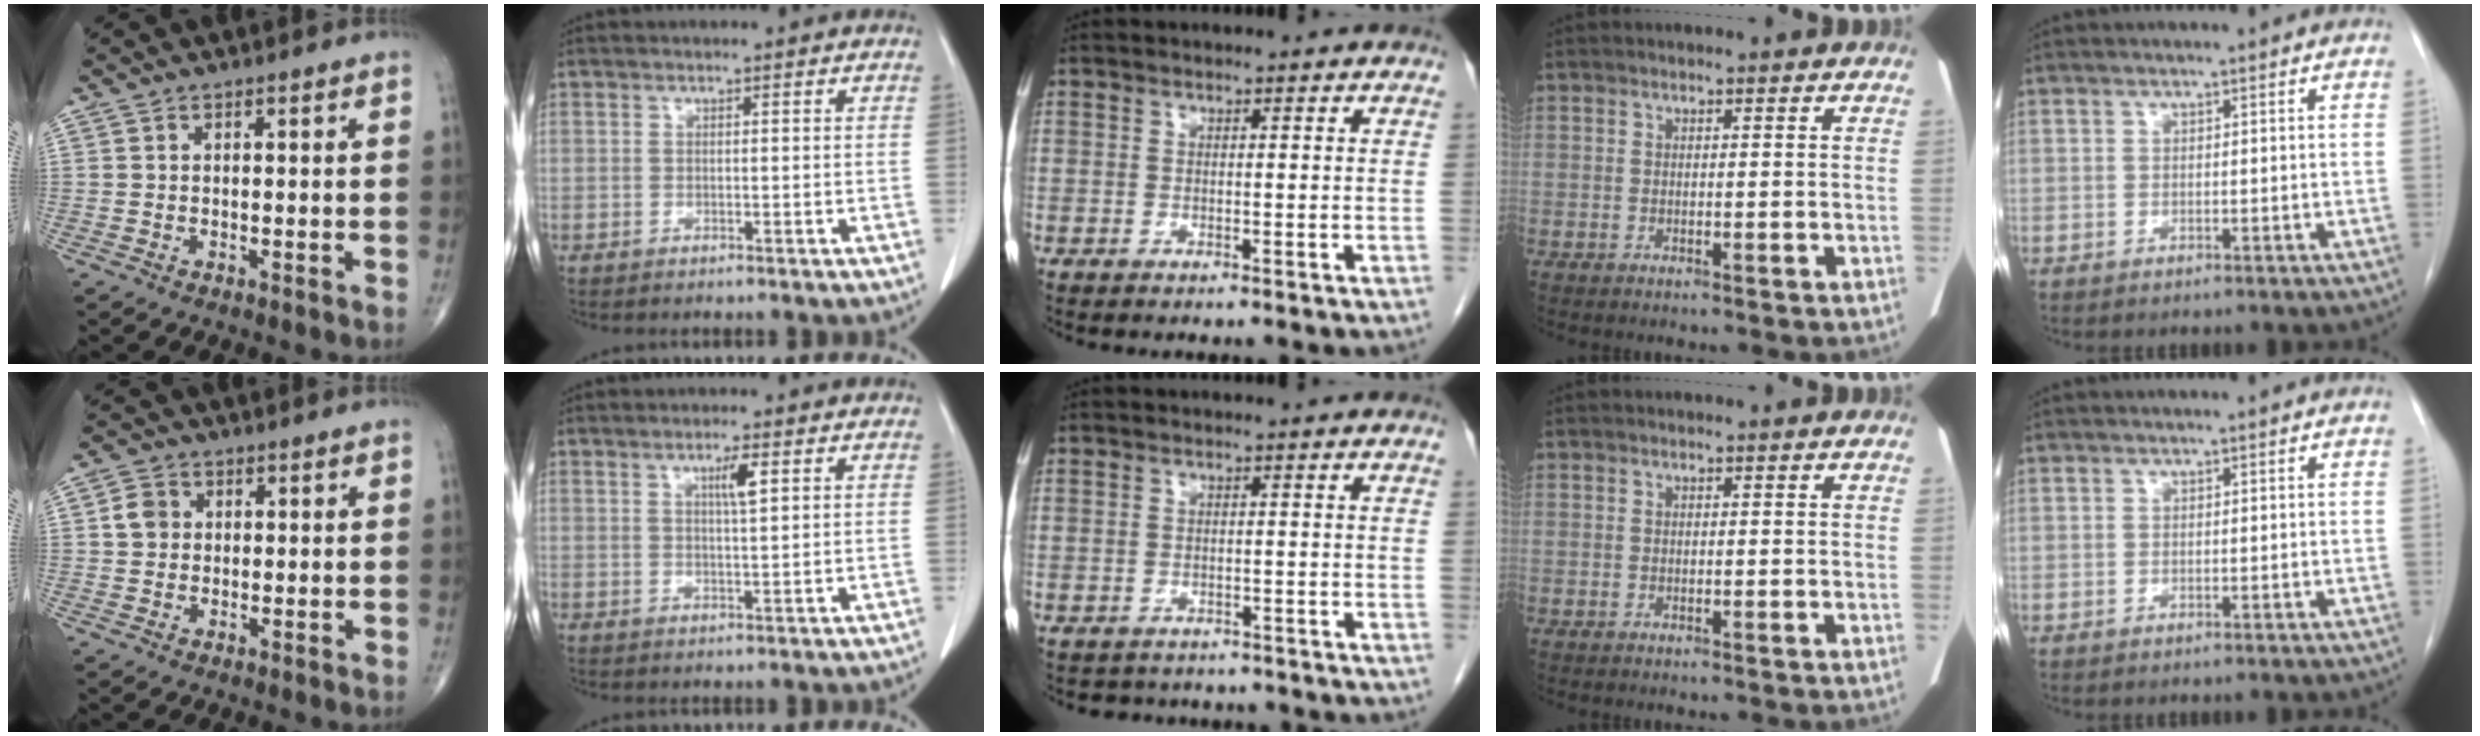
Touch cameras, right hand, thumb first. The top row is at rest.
{"thumb": {"total": 3.8, "force": [0.5, 3.3, 1.7], "torque": [-0.022, 0.005, 0.004]}, "index": {"total": 3.0, "force": [1.2, 0.1, 2.8], "torque": [-0.048, -0.002, 0.020]}, "middle": {"total": 4.9, "force": [-4.4, 2.2, 0.5], "torque": [-0.007, 0.005, -0.049]}}